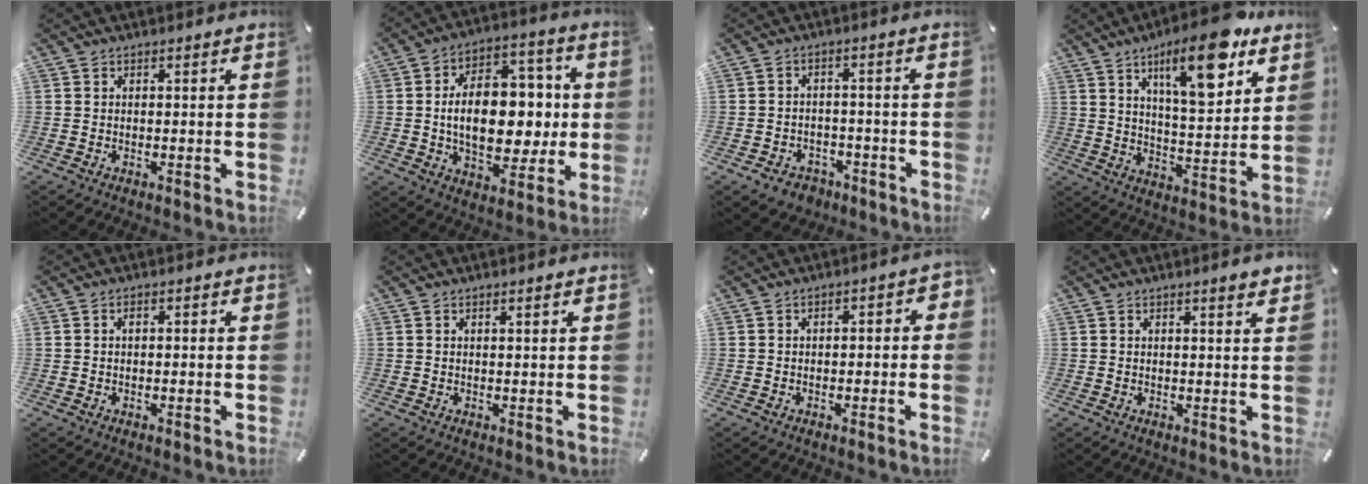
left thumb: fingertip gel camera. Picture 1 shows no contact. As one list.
[{"total": 18.0, "force": [-0.1, 12.0, 13.4], "torque": [-0.221, 0.003, 0.001]}, {"total": 4.8, "force": [-3.0, 3.5, 1.2], "torque": [-0.023, 0.017, -0.054]}, {"total": 16.6, "force": [9.8, 5.6, 12.1], "torque": [-0.179, -0.049, 0.155]}, {"total": 1.0, "force": [0.0, 0.6, 0.8], "torque": [-0.017, 0.004, -0.001]}, {"total": 0.8, "force": [0.5, 0.1, 0.6], "torque": [-0.012, 0.000, 0.009]}, {"total": 2.5, "force": [-1.0, 1.5, 1.8], "torque": [-0.022, 0.007, -0.021]}, {"total": 2.6, "force": [1.7, 0.3, 1.9], "torque": [-0.032, -0.004, 0.028]}]